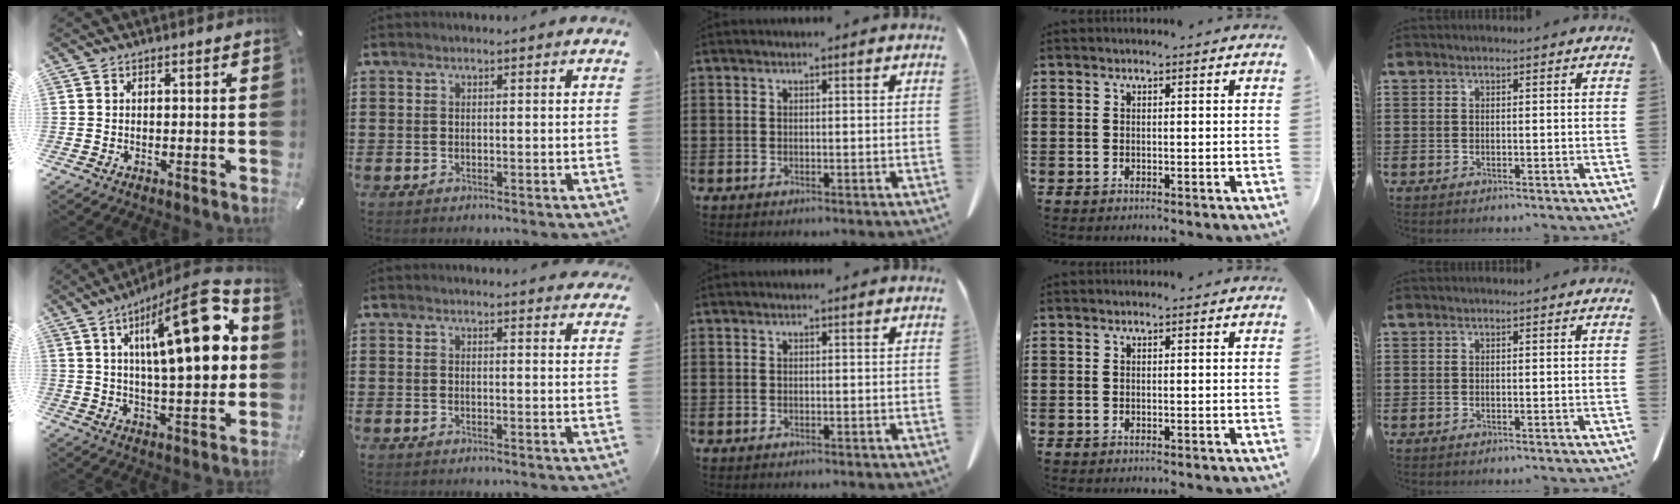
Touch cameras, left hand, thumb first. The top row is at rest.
{"thumb": {"total": 23.8, "force": [7.2, 8.5, 21.0], "torque": [-0.318, -0.032, 0.096]}, "index": {"total": 1.9, "force": [1.8, 0.1, 0.5], "torque": [-0.005, -0.003, 0.033]}}